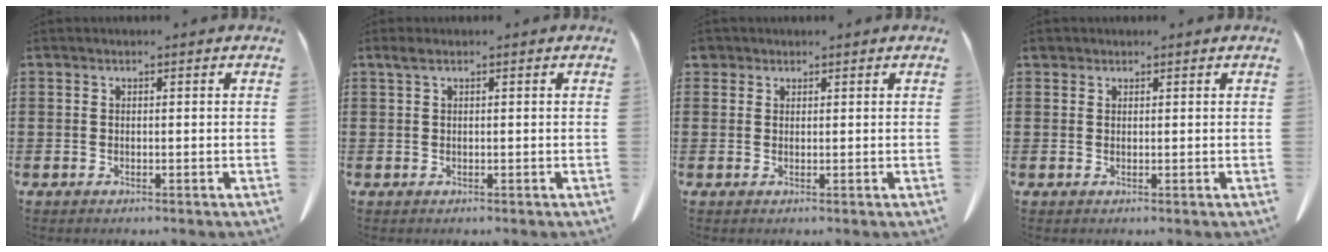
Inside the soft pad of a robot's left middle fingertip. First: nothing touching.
{"total": 1.0, "force": [0.4, 0.2, 0.9], "torque": [-0.019, 0.003, 0.006]}
{"total": 1.5, "force": [1.1, 0.9, 0.2], "torque": [-0.011, 0.005, 0.023]}
{"total": 1.0, "force": [0.8, 0.7, 0.2], "torque": [-0.009, 0.005, 0.015]}